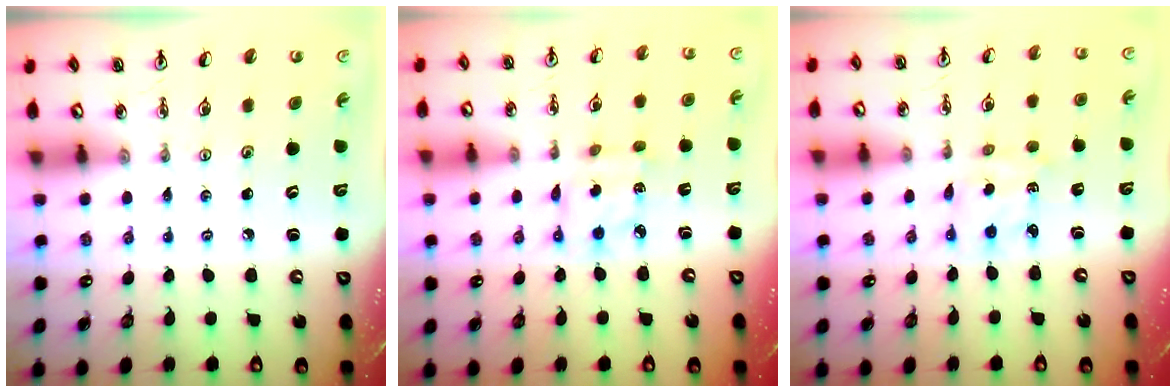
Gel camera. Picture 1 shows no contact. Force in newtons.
{"total": 4.4, "press": 4.4, "slide": 0.2}
{"total": 2.3, "press": 2.3, "slide": 0.2}